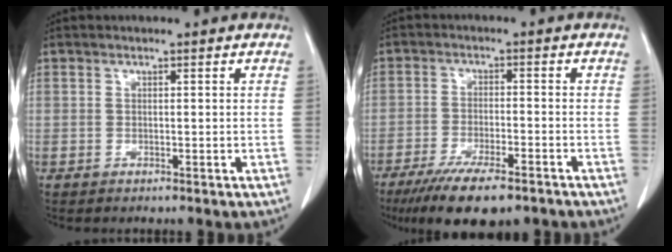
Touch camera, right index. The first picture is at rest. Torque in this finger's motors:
{"motor_torque": [1.09, -1.05, 0.70, 0.16]}